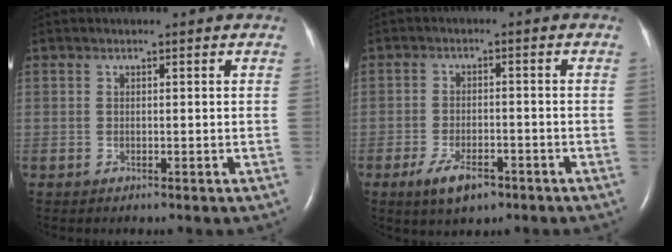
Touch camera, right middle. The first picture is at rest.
{"total": 5.6, "force": [-3.5, 2.2, 3.8], "torque": [-0.076, -0.004, -0.053]}